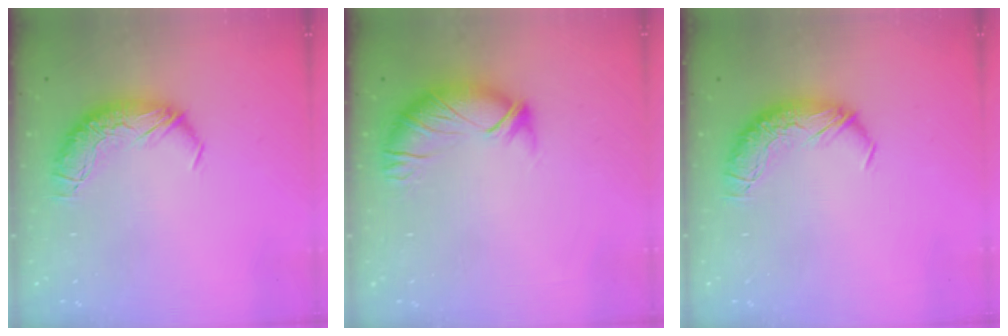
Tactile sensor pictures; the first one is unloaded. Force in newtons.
{"total": 2.4, "press": 1.9, "slide": 1.5}
{"total": 0.0}